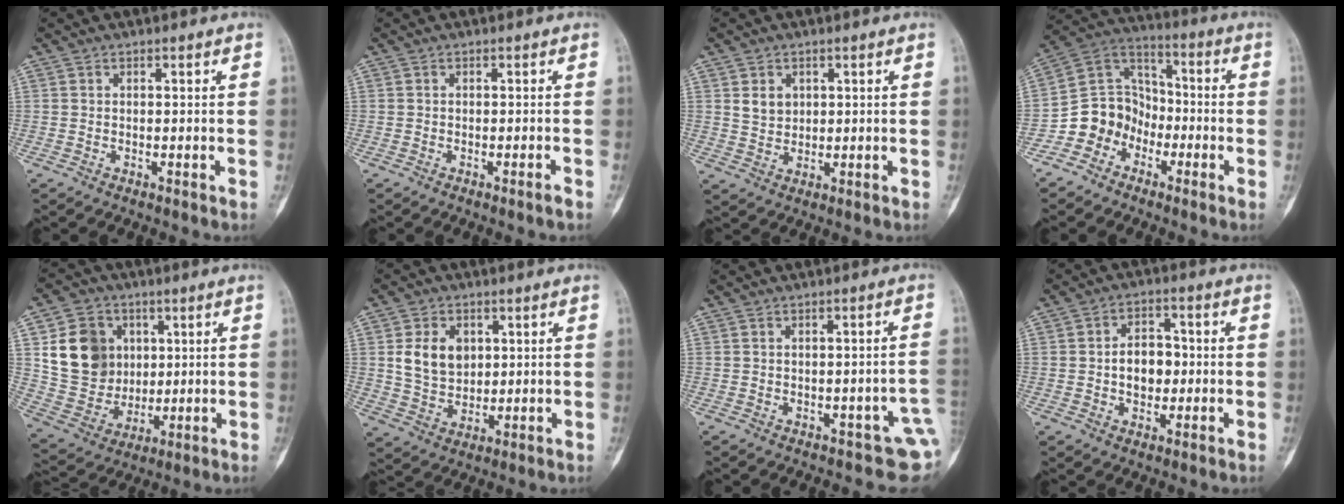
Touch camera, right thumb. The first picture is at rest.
{"total": 1.3, "force": [-1.0, -0.2, 0.8], "torque": [-0.018, 0.008, -0.014]}
{"total": 3.8, "force": [1.3, 3.1, 1.8], "torque": [-0.014, -0.010, 0.029]}
{"total": 10.8, "force": [-5.3, 9.1, 2.5], "torque": [-0.008, 0.079, -0.109]}
{"total": 15.2, "force": [3.8, 12.9, 7.1], "torque": [-0.095, -0.008, 0.083]}
{"total": 8.8, "force": [2.2, 6.6, 5.4], "torque": [-0.071, -0.013, 0.047]}
{"total": 5.6, "force": [-2.0, 2.7, 4.5], "torque": [-0.028, 0.014, -0.022]}
{"total": 7.5, "force": [-0.4, 5.4, 5.2], "torque": [-0.056, 0.016, -0.009]}